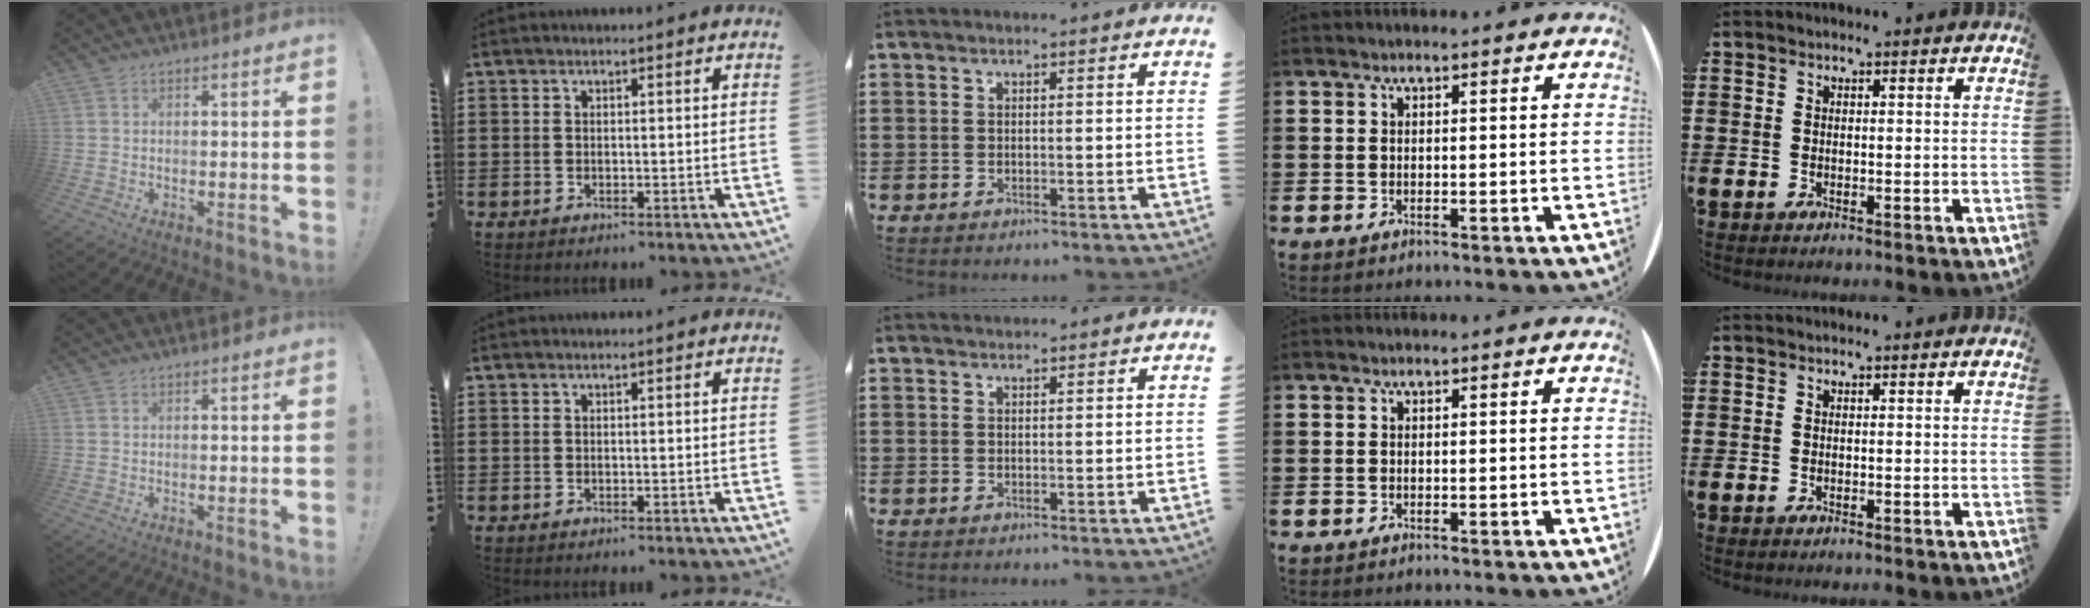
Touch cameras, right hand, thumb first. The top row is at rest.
{"middle": {"total": 0.7, "force": [0.7, 0.2, -0.1], "torque": [0.007, -0.003, 0.012]}}